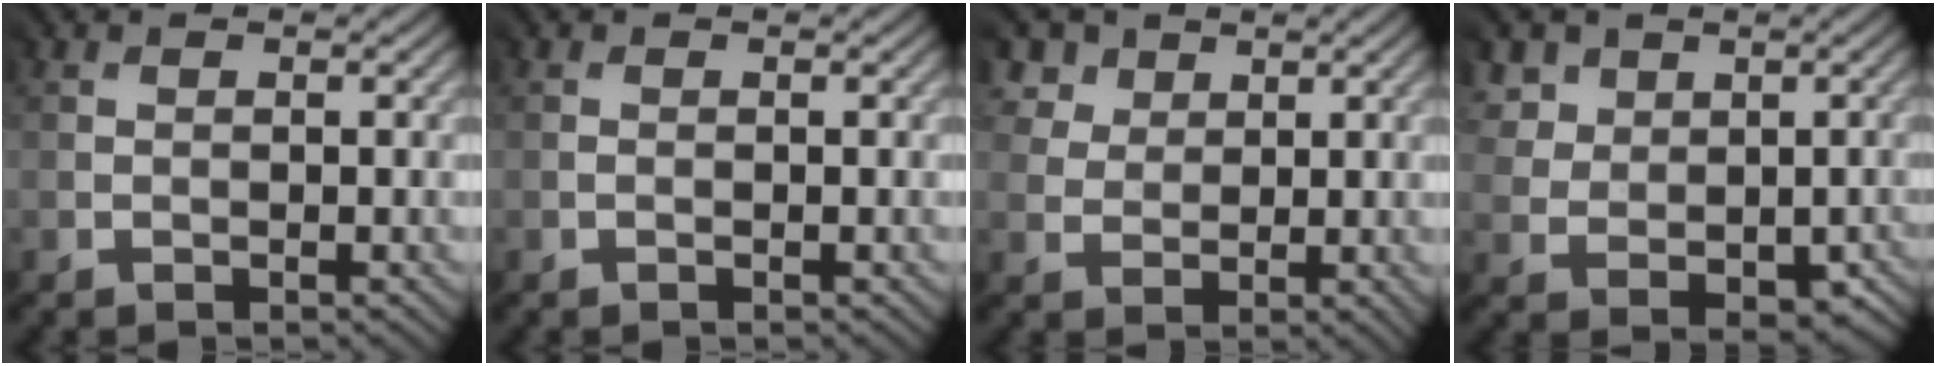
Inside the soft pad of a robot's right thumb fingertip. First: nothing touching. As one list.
[{"total": 0.0}, {"total": 5.1, "force": [3.5, 3.7, 0.8], "torque": [-0.047, 0.011, 0.063]}, {"total": 4.3, "force": [2.2, 3.7, 0.4], "torque": [-0.036, 0.002, 0.043]}]